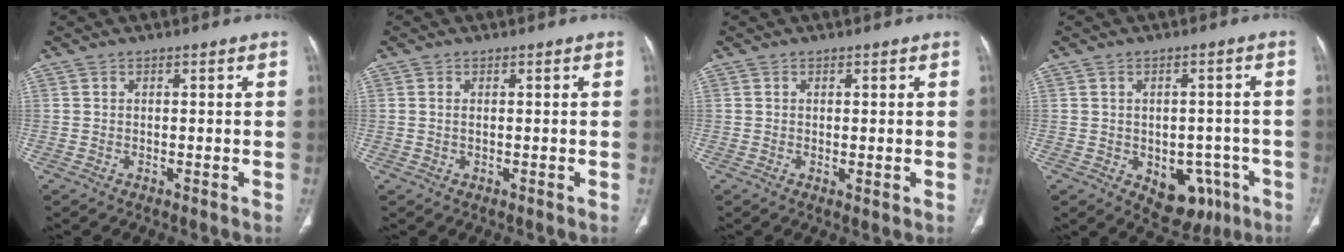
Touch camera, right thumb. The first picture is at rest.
{"total": 0.8, "force": [0.0, 0.4, 0.7], "torque": [-0.019, 0.002, 0.001]}
{"total": 1.1, "force": [0.0, 0.4, 1.0], "torque": [-0.022, -0.007, 0.003]}
{"total": 10.0, "force": [-3.9, 6.8, 6.3], "torque": [-0.043, 0.021, -0.036]}